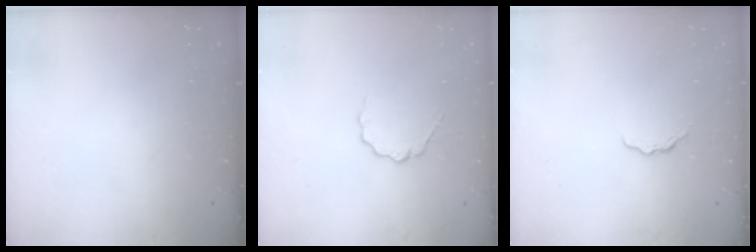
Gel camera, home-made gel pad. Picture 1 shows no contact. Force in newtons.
{"total": 4.3, "press": 4.3, "slide": 0.4}
{"total": 4.1, "press": 4.1, "slide": 0.5}